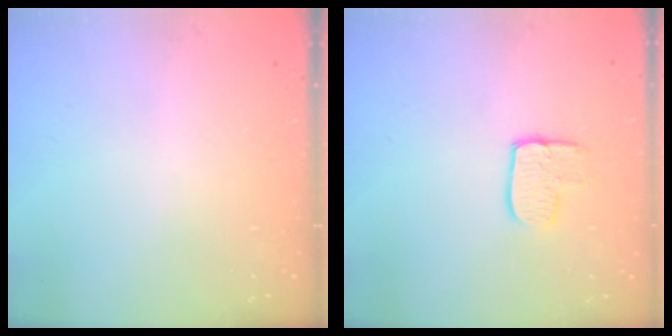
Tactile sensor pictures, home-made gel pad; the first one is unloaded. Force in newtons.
{"total": 7.0, "press": 7.0, "slide": 0.4}